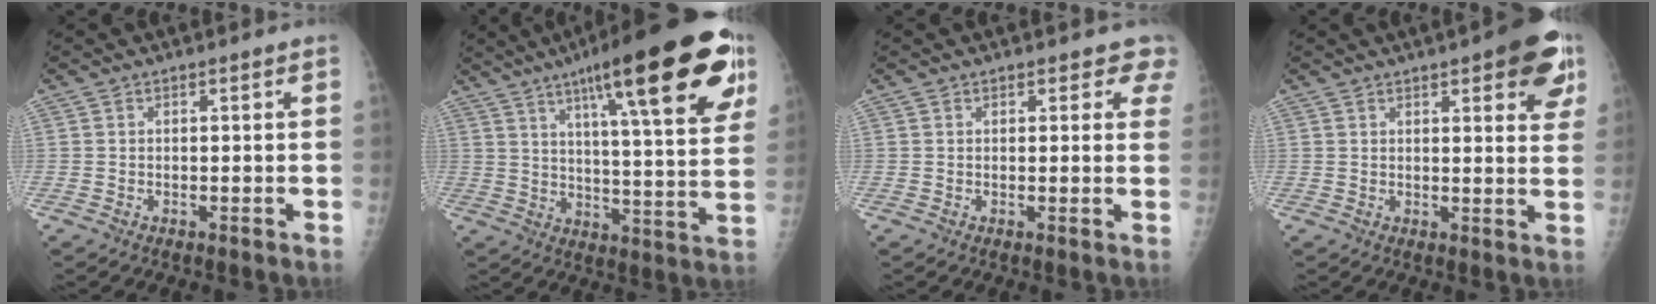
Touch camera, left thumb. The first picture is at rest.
{"total": 26.9, "force": [13.6, 5.9, 22.5], "torque": [-0.307, -0.022, 0.197]}
{"total": 3.4, "force": [2.8, 1.8, 0.9], "torque": [0.027, -0.009, 0.016]}
{"total": 11.2, "force": [5.7, 3.5, 8.9], "torque": [-0.074, -0.017, 0.063]}